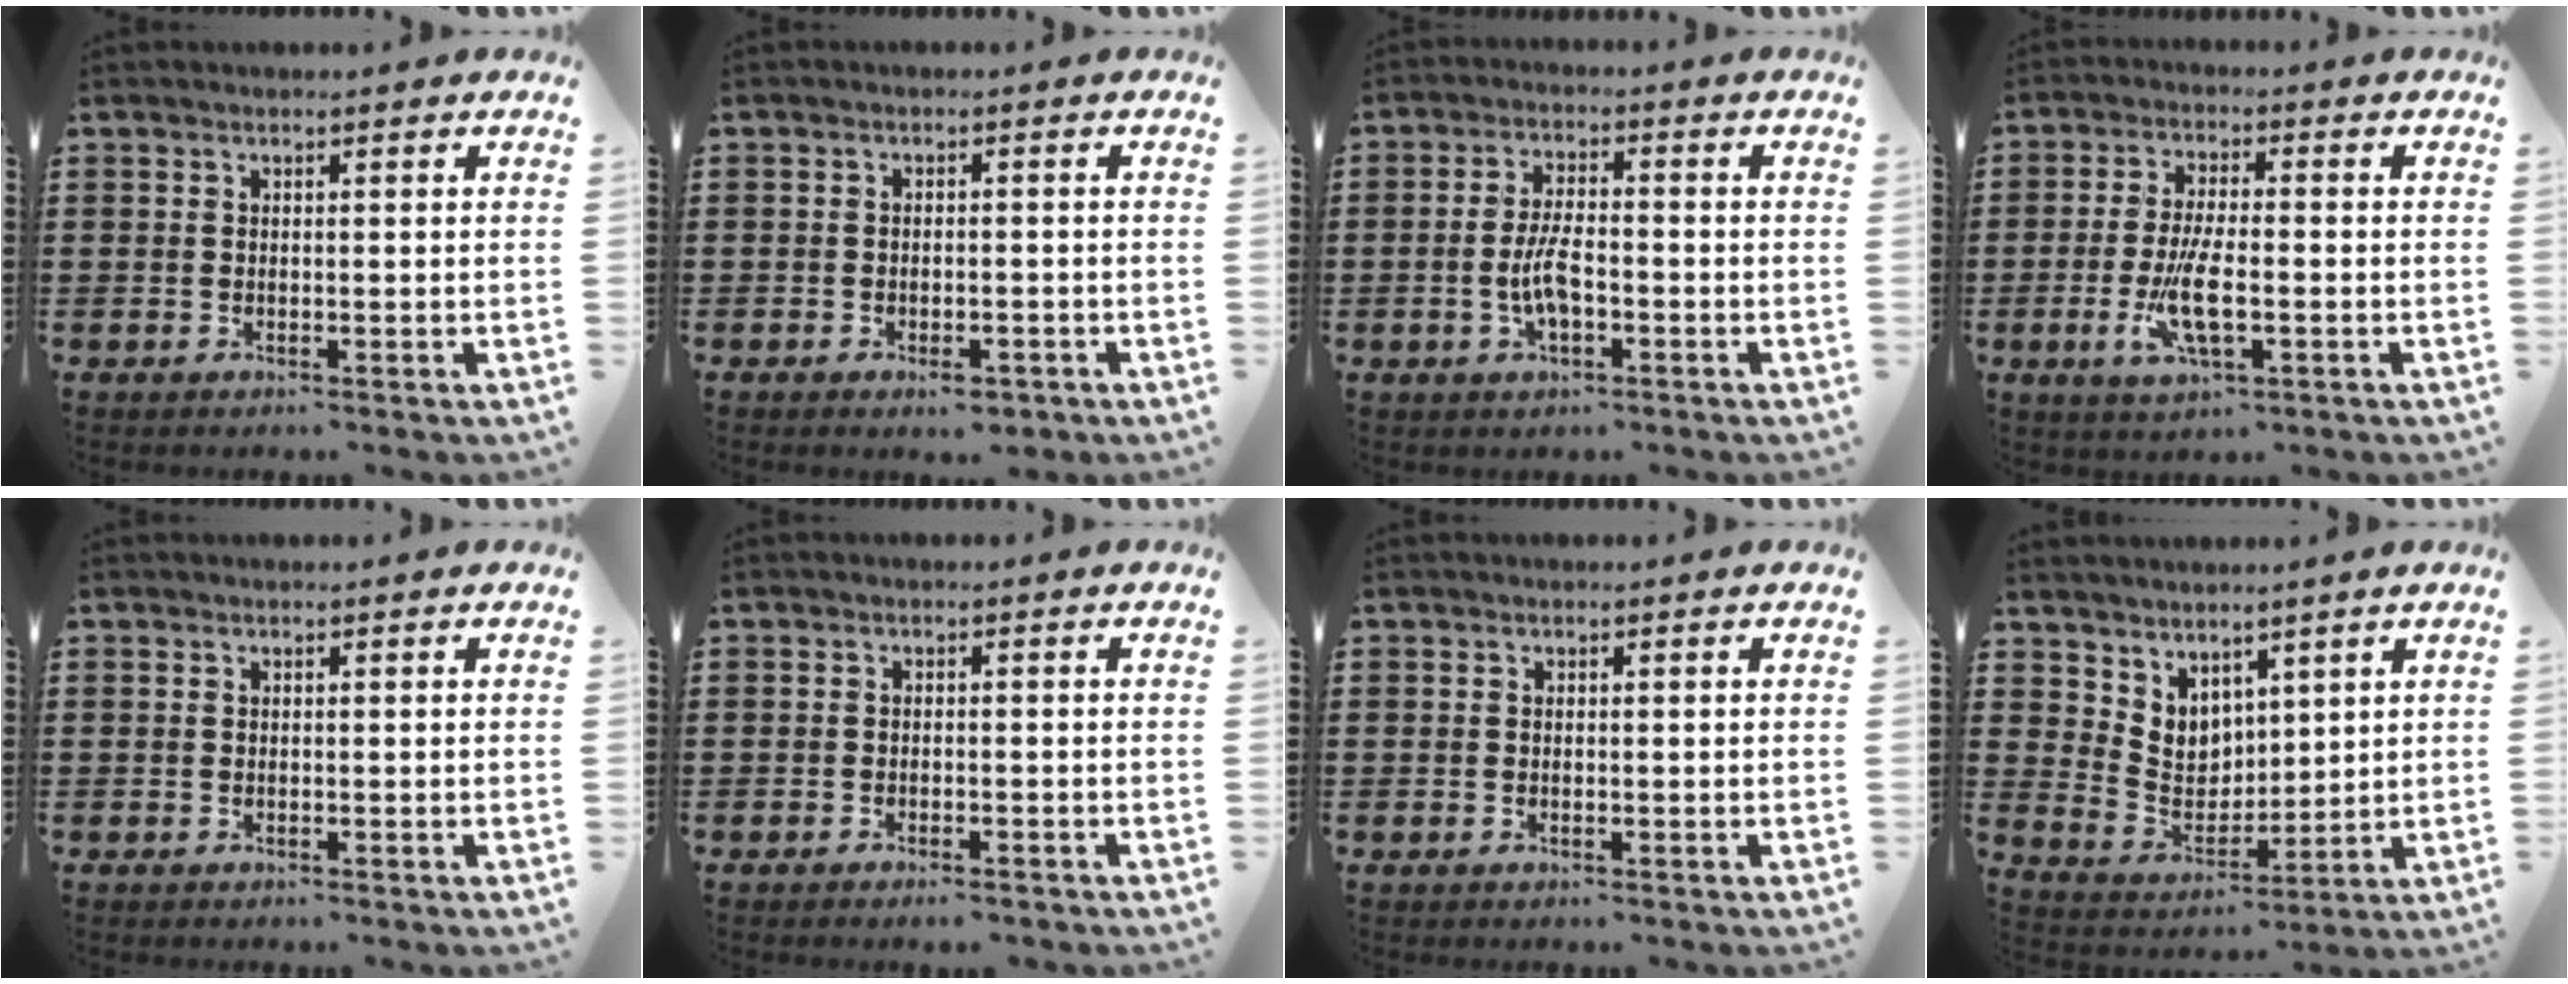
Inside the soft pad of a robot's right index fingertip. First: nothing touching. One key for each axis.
{"total": 2.1, "fx": -1.6, "fy": 0.7, "fz": 1.2, "tx": -0.023, "ty": 0.001, "tz": -0.032}
{"total": 5.4, "fx": -1.3, "fy": 1.8, "fz": 4.9, "tx": -0.106, "ty": -0.004, "tz": -0.029}
{"total": 7.8, "fx": -2.1, "fy": 2.2, "fz": 7.2, "tx": -0.154, "ty": -0.017, "tz": -0.038}
{"total": 0.0}
{"total": 1.2, "fx": -1.1, "fy": 0.1, "fz": 0.4, "tx": -0.012, "ty": -0.002, "tz": -0.021}
{"total": 0.0}
{"total": 5.0, "fx": 3.6, "fy": 3.5, "fz": 0.4, "tx": -0.032, "ty": -0.013, "tz": 0.069}